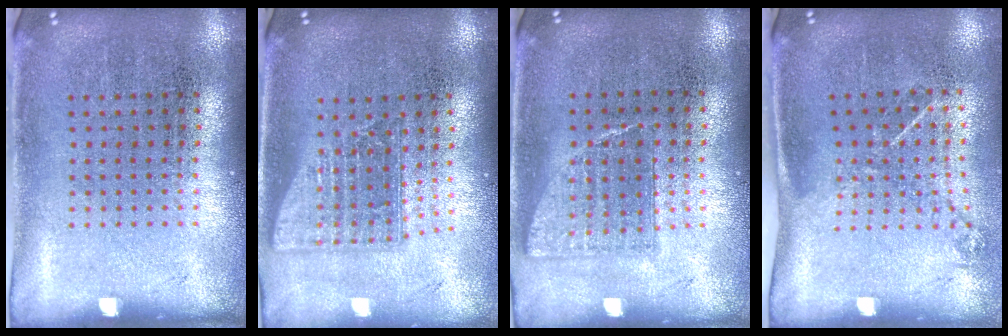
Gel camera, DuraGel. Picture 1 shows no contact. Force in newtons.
{"total": 1.5, "press": 1.2, "slide": 0.9}
{"total": 0.8, "press": 0.8, "slide": 0.1}
{"total": 1.2, "press": 0.8, "slide": 0.8}